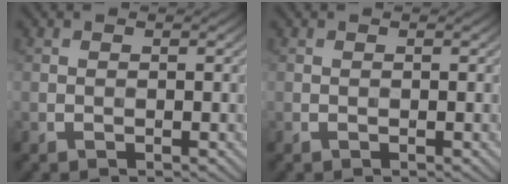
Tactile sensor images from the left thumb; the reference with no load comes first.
{"total": 0.0}